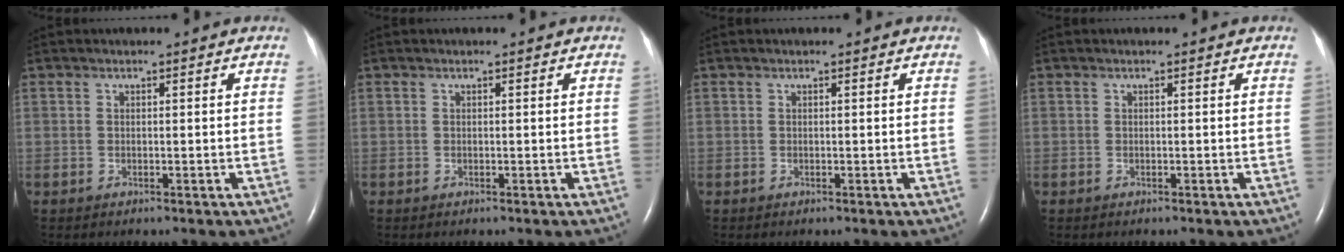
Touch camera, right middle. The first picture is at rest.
{"total": 0.0}
{"total": 0.0}
{"total": 0.0}